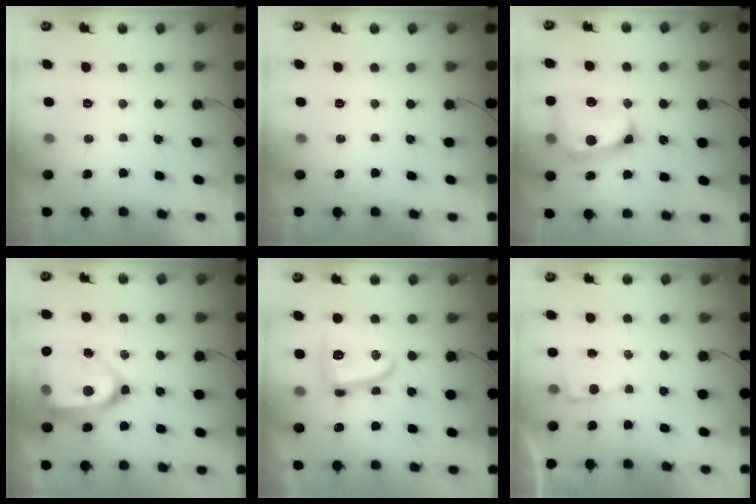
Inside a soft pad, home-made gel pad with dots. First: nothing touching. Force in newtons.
{"total": 0.0}
{"total": 15.7, "press": 15.5, "slide": 2.2}
{"total": 26.9, "press": 26.7, "slide": 2.5}
{"total": 11.1, "press": 11.1, "slide": 0.8}
{"total": 2.3, "press": 2.3, "slide": 0.3}